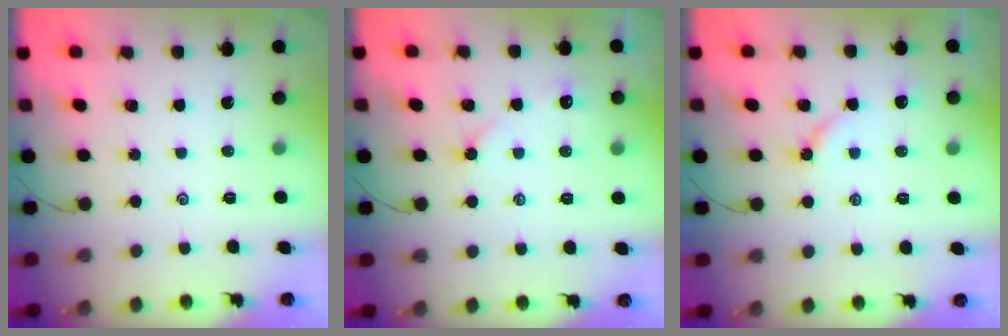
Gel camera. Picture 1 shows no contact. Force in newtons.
{"total": 2.9, "press": 2.9, "slide": 0.5}
{"total": 5.1, "press": 5.1, "slide": 0.6}